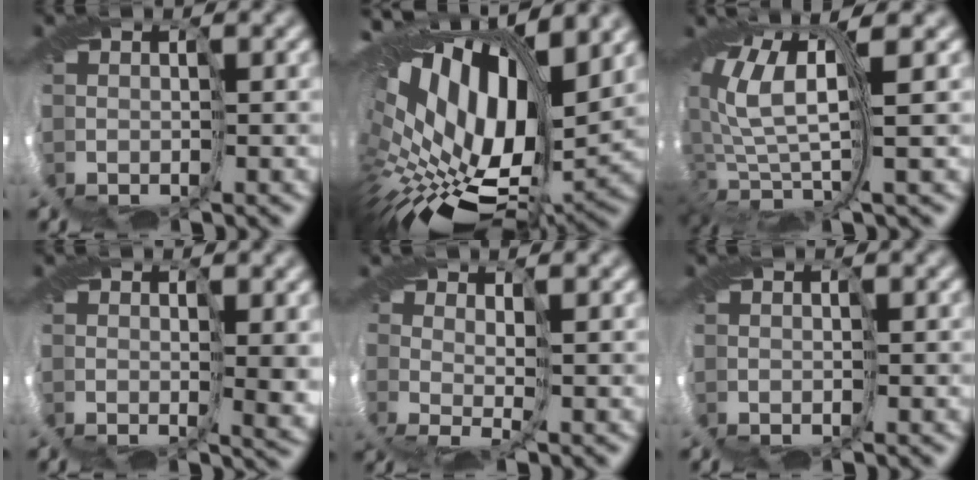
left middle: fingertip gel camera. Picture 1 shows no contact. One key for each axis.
{"total": 17.3, "fx": 4.0, "fy": 8.4, "fz": 14.6, "tx": -0.264, "ty": -0.022, "tz": 0.098}
{"total": 9.3, "fx": 2.2, "fy": 2.8, "fz": 8.6, "tx": -0.187, "ty": -0.002, "tz": 0.045}
{"total": 4.1, "fx": 0.6, "fy": 2.0, "fz": 3.5, "tx": -0.074, "ty": -0.014, "tz": 0.028}
{"total": 1.3, "fx": 0.6, "fy": -0.9, "fz": 0.7, "tx": -0.009, "ty": 0.000, "tz": 0.016}
{"total": 0.0}